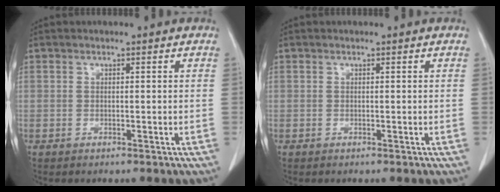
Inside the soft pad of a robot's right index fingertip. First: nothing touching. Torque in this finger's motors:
{"motor_torque": [0.00, 0.00, 0.00, 0.00]}